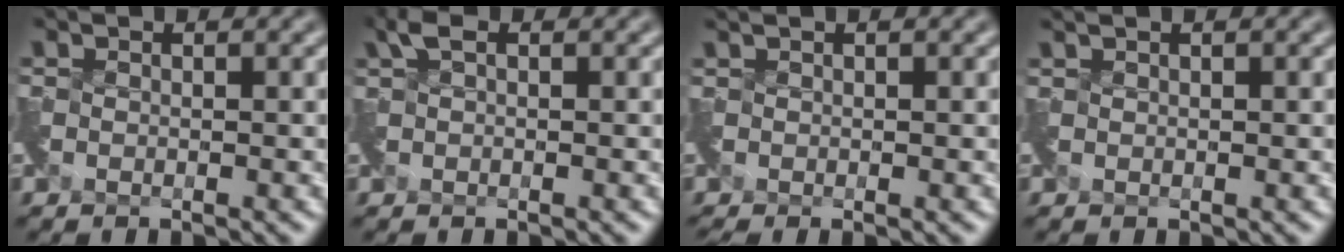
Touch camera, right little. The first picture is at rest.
{"total": 1.0, "force": [0.6, 0.6, 0.5], "torque": [-0.012, 0.003, 0.010]}
{"total": 1.5, "force": [0.3, 0.3, 1.5], "torque": [-0.030, 0.002, 0.004]}
{"total": 1.0, "force": [0.8, 0.1, 0.7], "torque": [-0.013, 0.009, 0.013]}